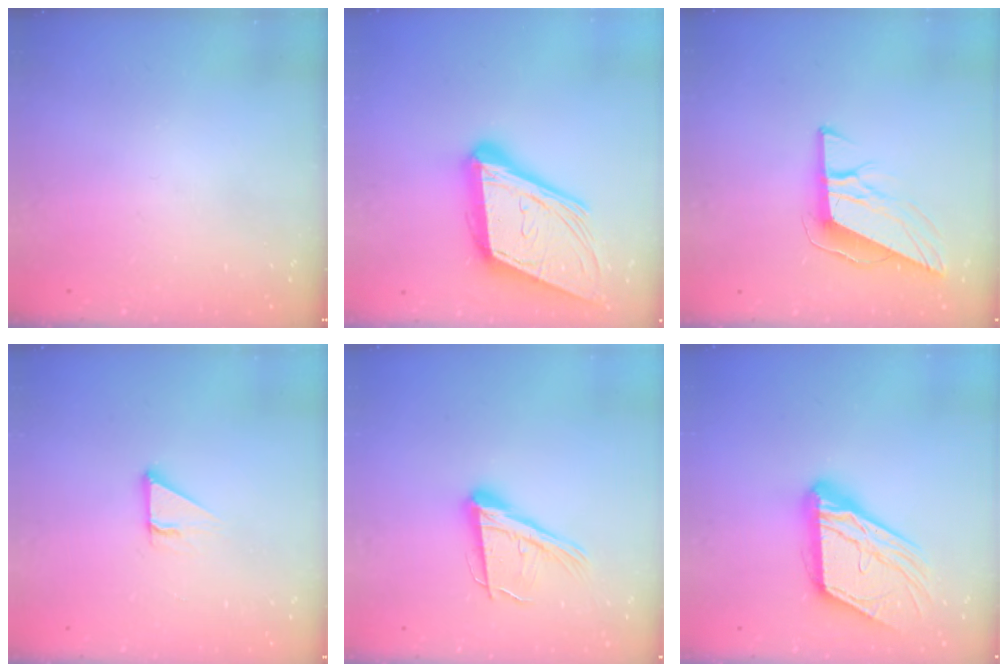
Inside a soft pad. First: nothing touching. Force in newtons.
{"total": 22.1, "press": 21.7, "slide": 4.6}
{"total": 10.7, "press": 10.3, "slide": 2.6}
{"total": 4.0, "press": 4.0, "slide": 0.2}
{"total": 17.0, "press": 16.5, "slide": 3.9}
{"total": 17.4, "press": 17.3, "slide": 1.9}